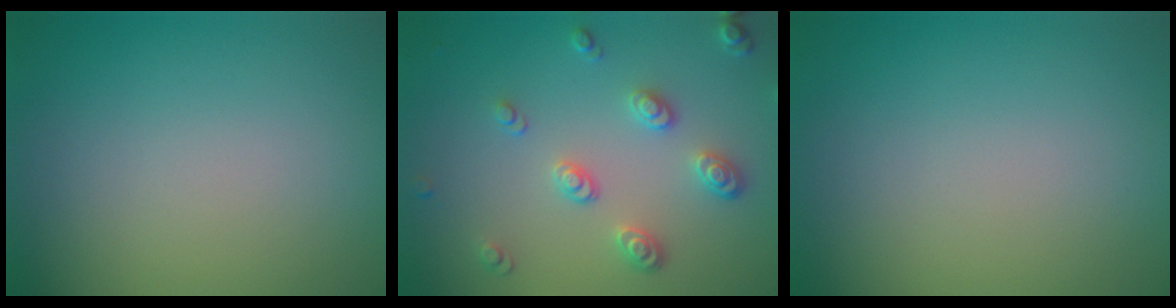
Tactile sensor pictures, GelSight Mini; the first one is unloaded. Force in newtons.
{"total": 3.4, "press": 2.8, "slide": 1.9}
{"total": 0.0}